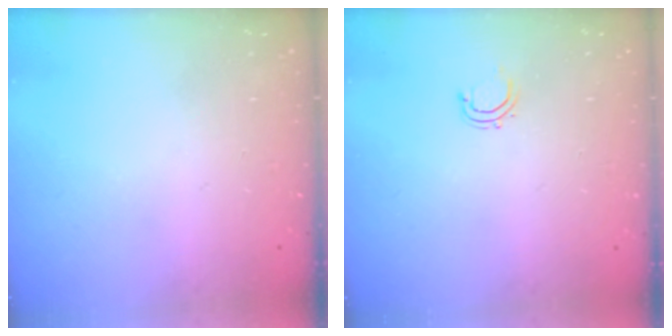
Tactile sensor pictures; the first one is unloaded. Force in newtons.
{"total": 2.8, "press": 2.7, "slide": 0.5}